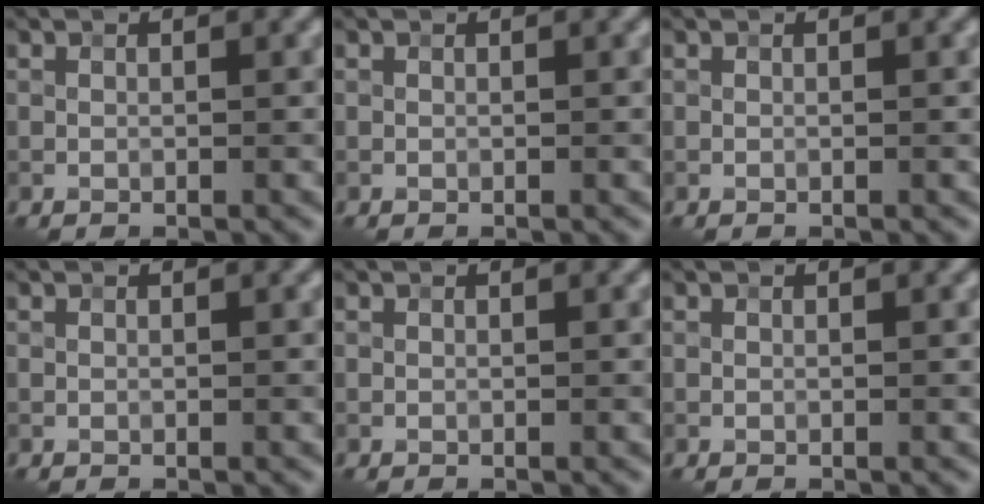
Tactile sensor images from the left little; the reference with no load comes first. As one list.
[{"total": 0.0}, {"total": 0.0}, {"total": 0.0}, {"total": 0.0}, {"total": 0.0}]